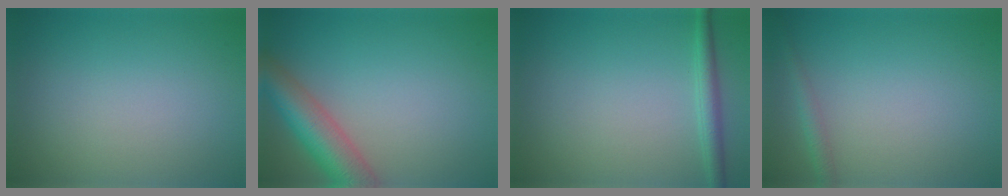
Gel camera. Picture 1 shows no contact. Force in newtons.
{"total": 6.0, "press": 6.0, "slide": 0.4}
{"total": 2.0, "press": 2.0, "slide": 0.1}
{"total": 1.4, "press": 1.4, "slide": 0.1}